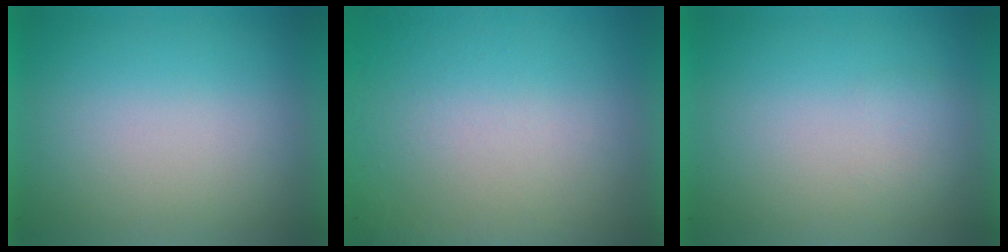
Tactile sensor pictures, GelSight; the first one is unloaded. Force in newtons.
{"total": 5.4}
{"total": 1.1}